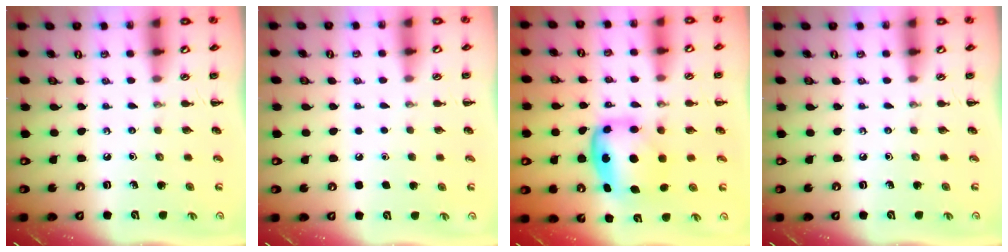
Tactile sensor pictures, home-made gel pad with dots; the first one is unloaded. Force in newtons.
{"total": 1.8, "press": 1.7, "slide": 0.1}
{"total": 6.3, "press": 6.1, "slide": 1.3}
{"total": 0.0}